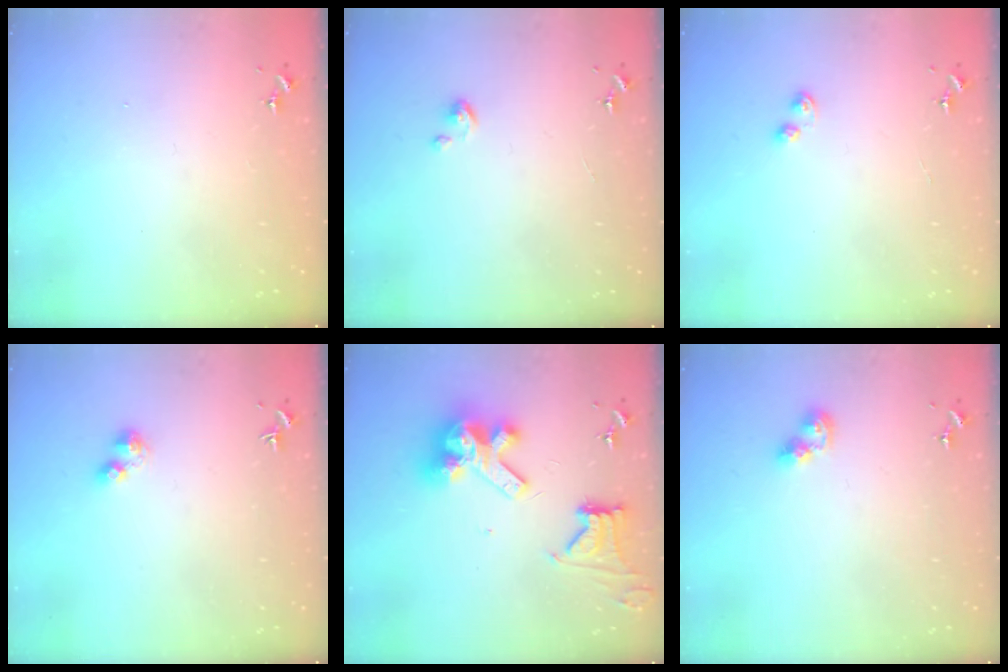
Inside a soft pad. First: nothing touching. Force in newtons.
{"total": 3.4, "press": 3.4, "slide": 0.2}
{"total": 3.4, "press": 3.3, "slide": 0.5}
{"total": 2.9, "press": 2.9, "slide": 0.7}
{"total": 14.5, "press": 14.5, "slide": 0.9}
{"total": 7.5, "press": 7.4, "slide": 0.6}